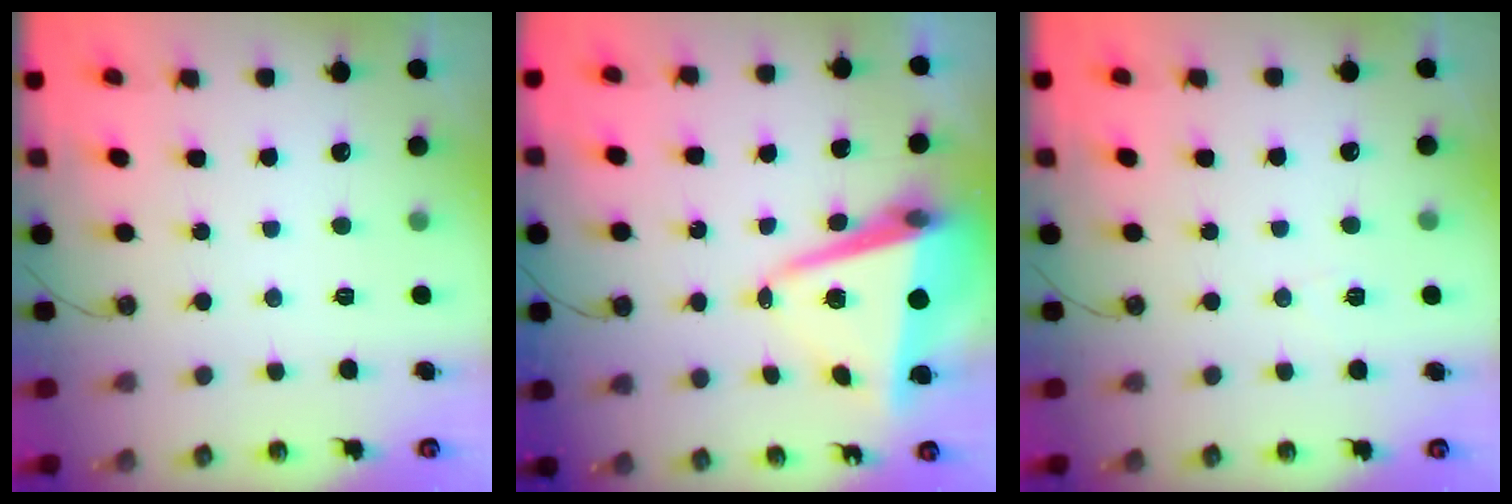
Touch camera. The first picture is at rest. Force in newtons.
{"total": 10.8, "press": 10.7, "slide": 1.6}
{"total": 4.0, "press": 3.6, "slide": 1.8}